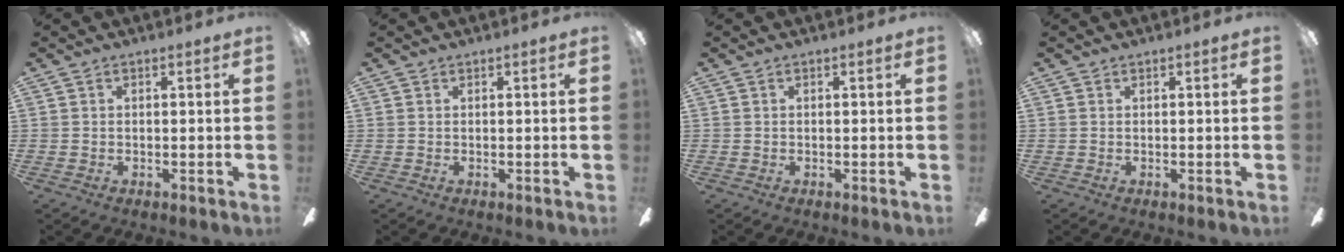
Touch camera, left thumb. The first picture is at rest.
{"total": 0.0}
{"total": 0.0}
{"total": 0.0}